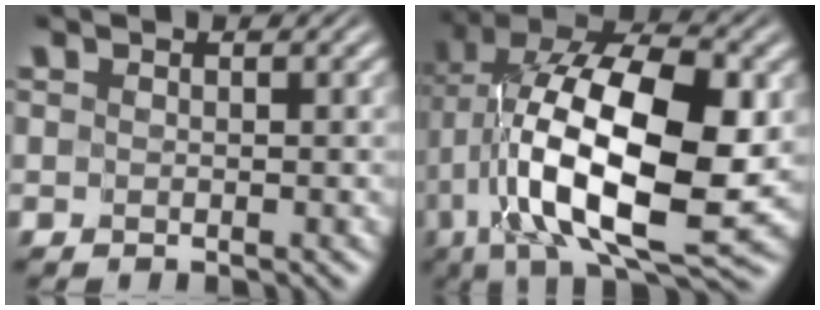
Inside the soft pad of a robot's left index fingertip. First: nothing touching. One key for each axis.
{"total": 16.1, "fx": -1.1, "fy": 7.8, "fz": 14.0, "tx": -0.260, "ty": 0.005, "tz": -0.026}